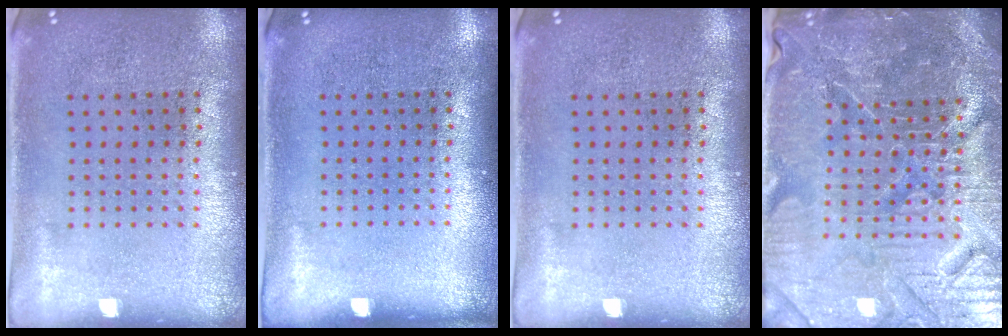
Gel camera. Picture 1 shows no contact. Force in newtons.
{"total": 0.0}
{"total": 0.0}
{"total": 5.9, "press": 5.4, "slide": 2.2}